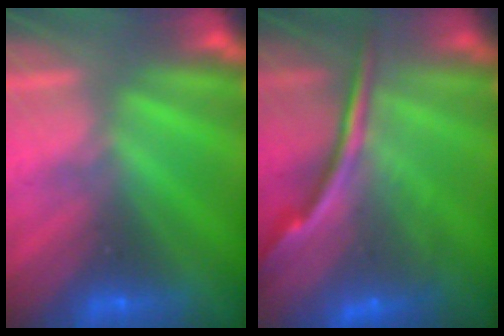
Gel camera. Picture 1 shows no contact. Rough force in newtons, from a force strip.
{"total": 5.8}